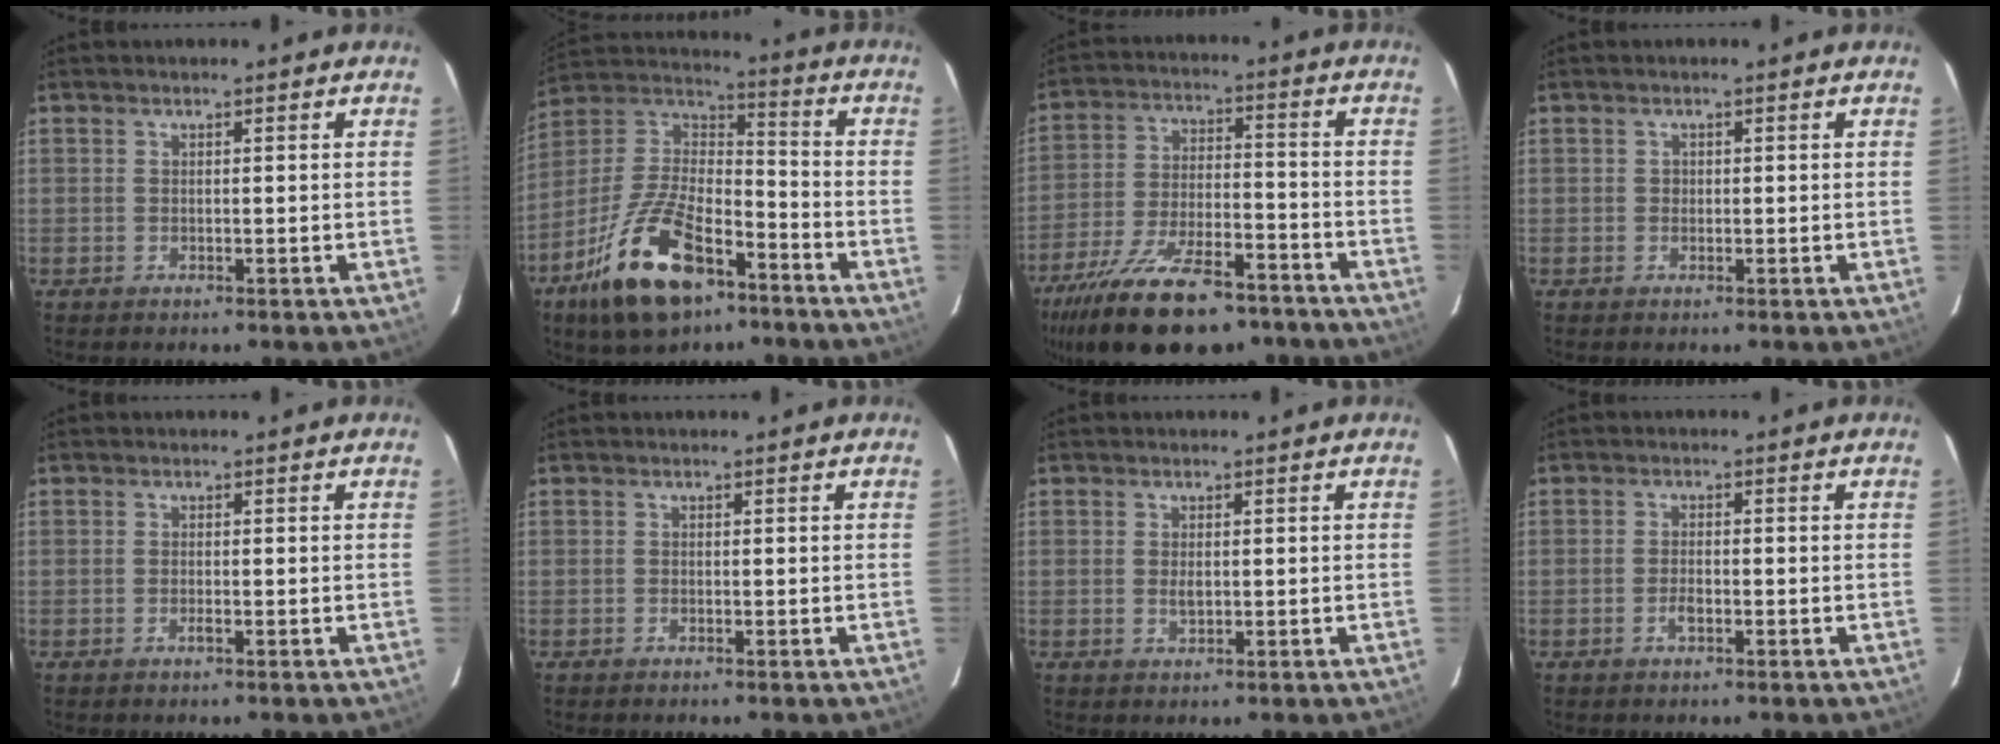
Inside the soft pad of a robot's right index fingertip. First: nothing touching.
{"total": 20.3, "force": [-11.3, 9.4, 14.0], "torque": [-0.289, -0.009, -0.197]}
{"total": 22.5, "force": [-16.7, 8.3, 12.5], "torque": [-0.243, -0.029, -0.256]}
{"total": 0.7, "force": [-0.1, 0.7, 0.0], "torque": [0.003, 0.001, -0.003]}
{"total": 0.9, "force": [-0.4, 0.3, 0.7], "torque": [-0.015, 0.000, -0.008]}
{"total": 0.0}
{"total": 1.6, "force": [0.0, 0.9, 1.3], "torque": [-0.024, 0.000, 0.002]}
{"total": 2.2, "force": [-1.0, 1.0, 1.6], "torque": [-0.035, 0.001, -0.020]}